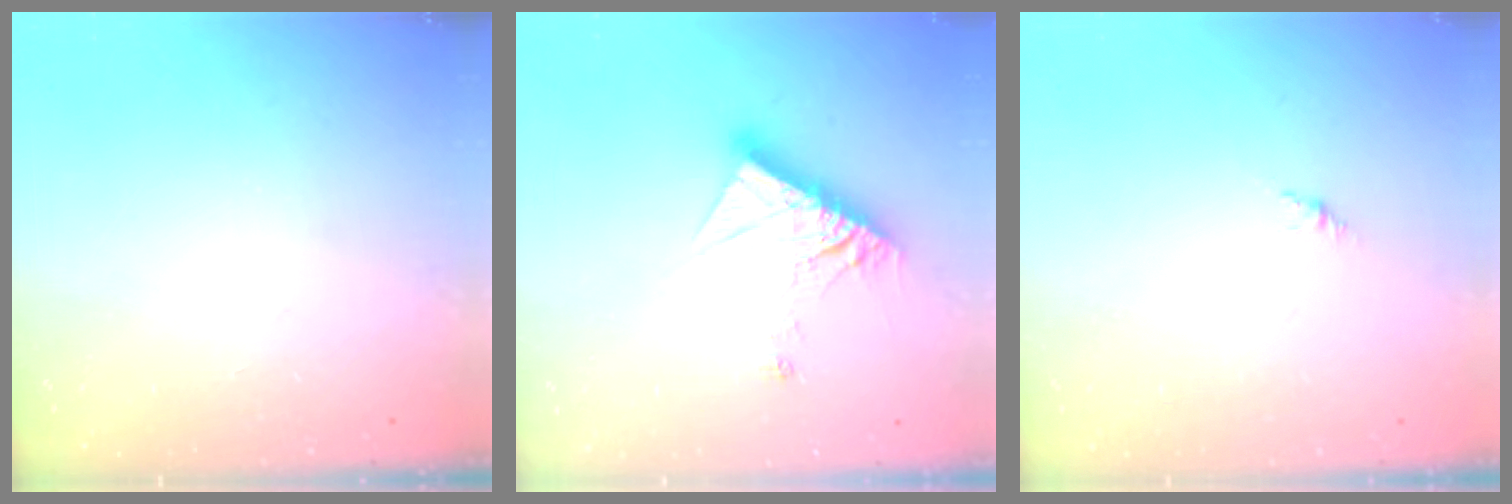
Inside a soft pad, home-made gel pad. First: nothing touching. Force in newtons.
{"total": 12.4, "press": 12.3, "slide": 1.0}
{"total": 1.5, "press": 1.4, "slide": 0.6}